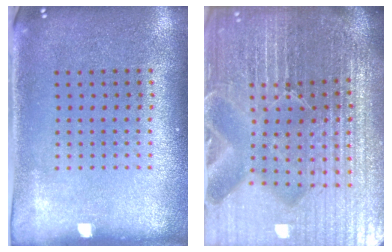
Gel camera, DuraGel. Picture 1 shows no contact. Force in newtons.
{"total": 7.1, "press": 6.2, "slide": 3.4}